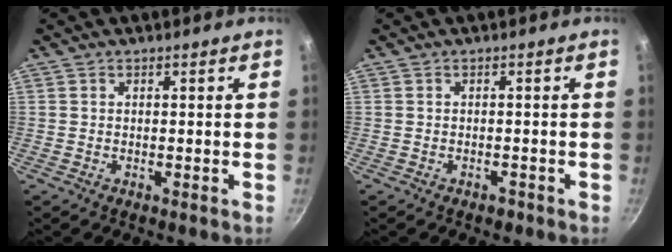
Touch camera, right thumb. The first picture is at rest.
{"total": 1.1, "force": [-0.8, 0.6, 0.5], "torque": [-0.002, 0.005, -0.012]}